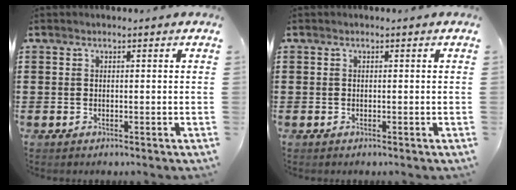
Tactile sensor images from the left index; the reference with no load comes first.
{"total": 0.0}